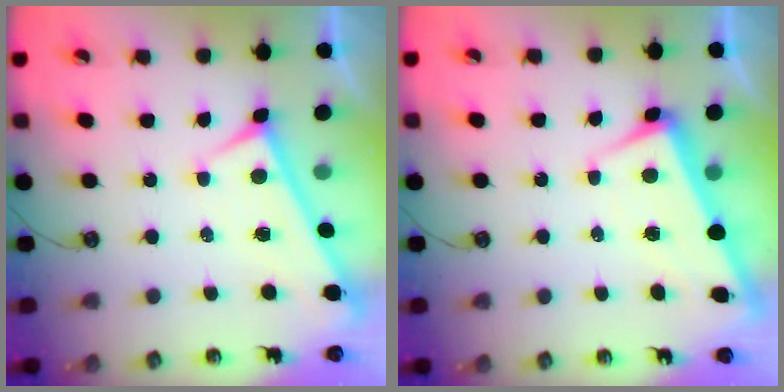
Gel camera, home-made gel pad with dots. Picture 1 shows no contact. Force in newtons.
{"total": 1.2, "press": 1.1, "slide": 0.5}